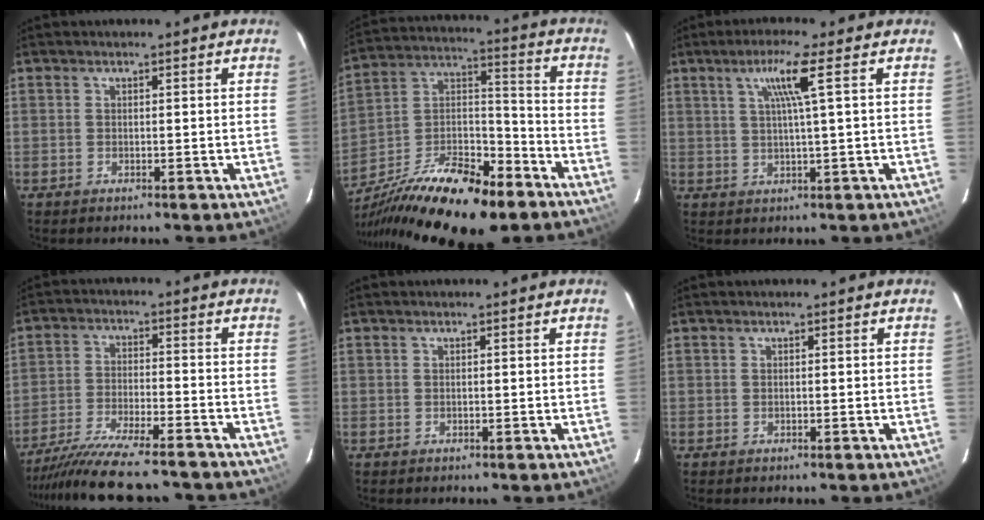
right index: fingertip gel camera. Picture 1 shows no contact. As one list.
[{"total": 24.3, "force": [-15.1, 9.3, 16.6], "torque": [-0.320, -0.011, -0.252]}, {"total": 5.9, "force": [2.2, -1.1, 5.4], "torque": [-0.093, 0.006, 0.042]}, {"total": 16.4, "force": [-14.6, 1.6, 7.2], "torque": [-0.152, -0.032, -0.235]}, {"total": 0.0}, {"total": 0.0}]